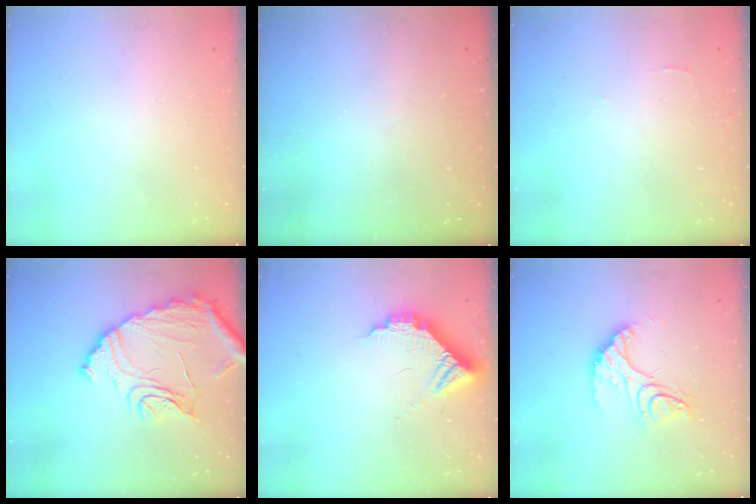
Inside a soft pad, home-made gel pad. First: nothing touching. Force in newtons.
{"total": 3.0, "press": 2.9, "slide": 0.8}
{"total": 6.1, "press": 6.1, "slide": 0.4}
{"total": 16.7, "press": 16.6, "slide": 1.3}
{"total": 10.8, "press": 10.8, "slide": 0.1}
{"total": 13.5, "press": 13.4, "slide": 1.3}